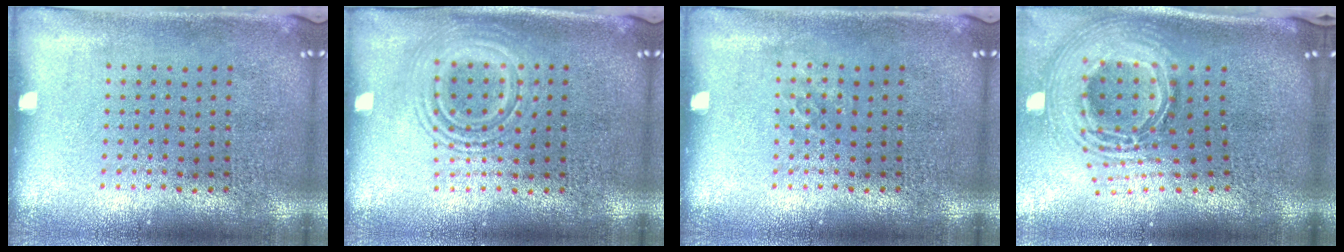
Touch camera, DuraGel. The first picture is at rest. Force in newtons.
{"total": 2.3, "press": 2.3, "slide": 0.4}
{"total": 0.8, "press": 0.8, "slide": 0.1}
{"total": 3.0, "press": 2.0, "slide": 2.2}